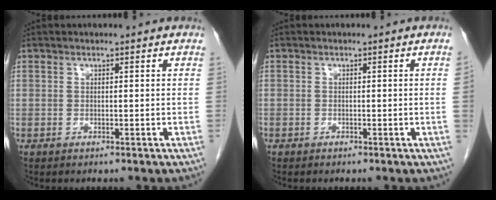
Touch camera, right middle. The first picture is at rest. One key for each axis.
{"total": 0.6, "fx": -0.1, "fy": -0.3, "fz": 0.5, "tx": 0.001, "ty": 0.002, "tz": -0.002}